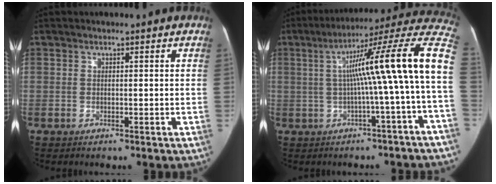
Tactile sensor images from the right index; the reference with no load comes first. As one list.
[{"total": 17.5, "force": [0.5, -1.3, 17.4], "torque": [-0.230, 0.039, -0.003]}]